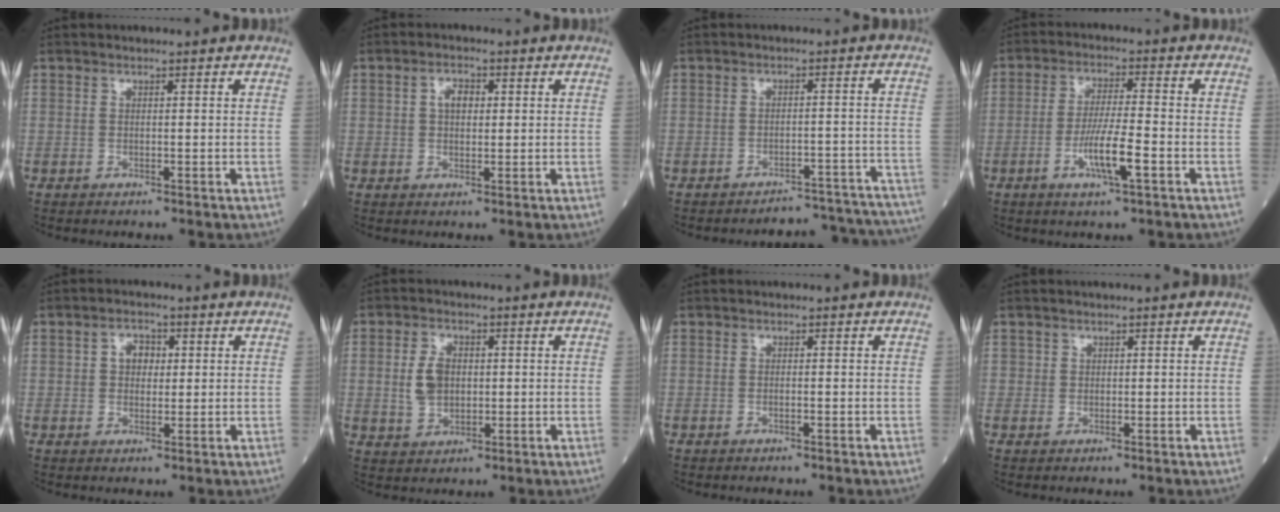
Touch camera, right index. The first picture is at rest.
{"total": 3.1, "force": [0.7, 1.8, 2.4], "torque": [-0.042, 0.008, 0.012]}
{"total": 12.7, "force": [-12.6, 1.5, 0.0], "torque": [0.031, 0.034, -0.143]}
{"total": 7.3, "force": [-2.7, 0.4, 6.8], "torque": [-0.130, -0.008, -0.050]}
{"total": 3.5, "force": [0.8, 2.4, 2.4], "torque": [-0.037, 0.011, 0.013]}
{"total": 5.3, "force": [0.4, 3.6, 3.9], "torque": [-0.082, 0.008, 0.012]}
{"total": 0.5, "force": [-0.2, 0.0, 0.5], "torque": [-0.013, -0.001, -0.002]}
{"total": 0.9, "force": [0.3, 0.8, 0.0], "torque": [0.011, 0.002, 0.001]}